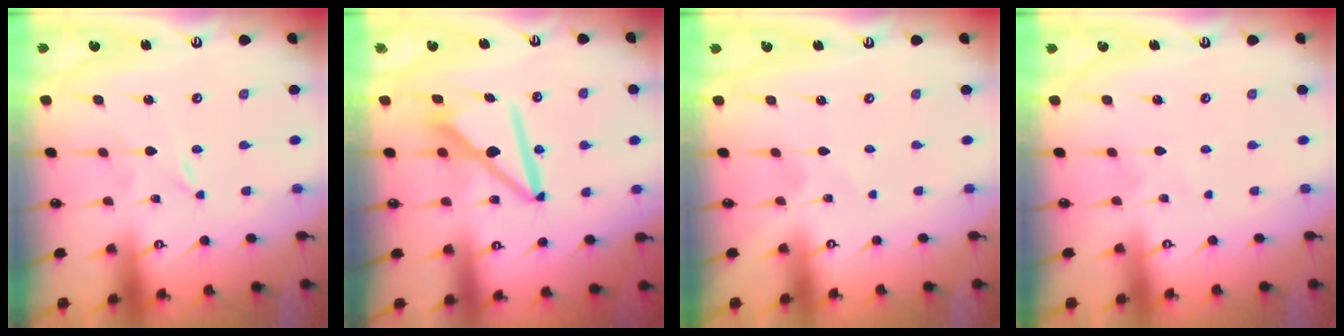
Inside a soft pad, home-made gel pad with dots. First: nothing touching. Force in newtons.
{"total": 10.3, "press": 10.3, "slide": 1.0}
{"total": 0.7, "press": 0.7, "slide": 0.1}
{"total": 2.2, "press": 2.2, "slide": 0.3}